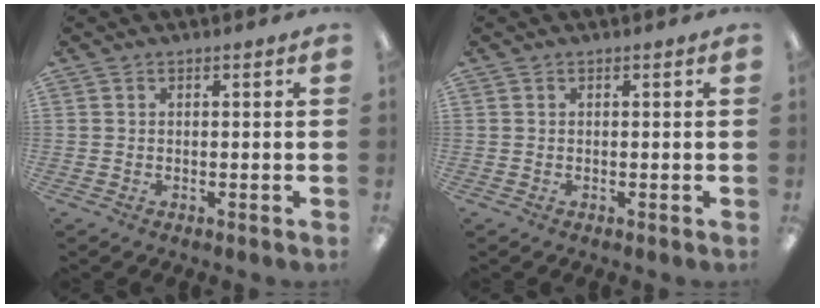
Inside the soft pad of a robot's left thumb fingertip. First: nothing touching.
{"total": 0.0}